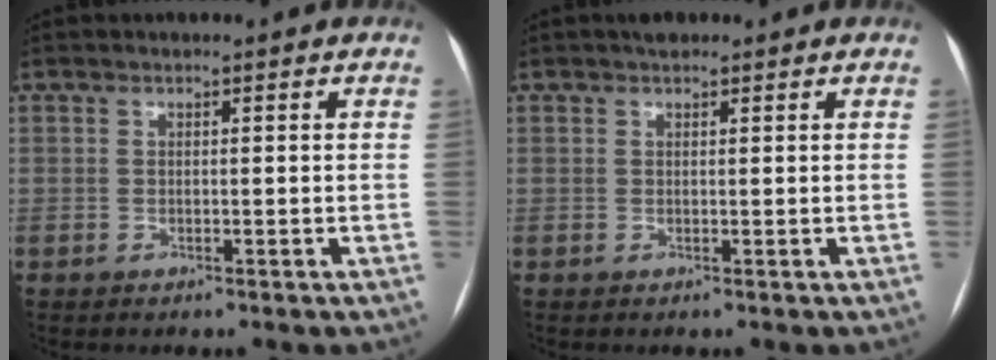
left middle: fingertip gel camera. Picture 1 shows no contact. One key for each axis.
{"total": 1.5, "fx": 1.2, "fy": 0.7, "fz": 0.7, "tx": -0.014, "ty": 0.014, "tz": 0.017}